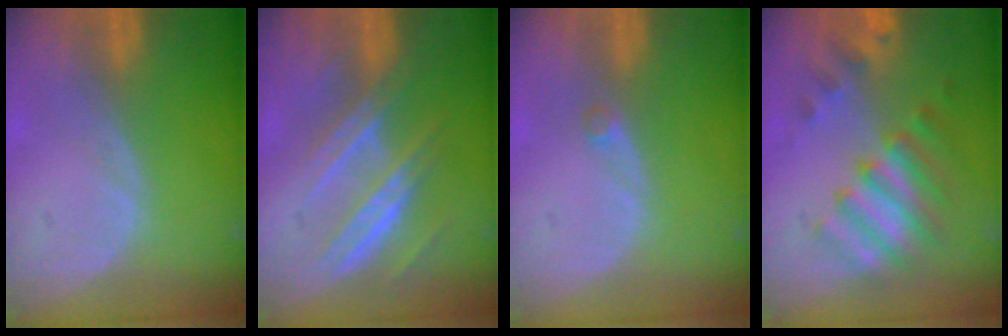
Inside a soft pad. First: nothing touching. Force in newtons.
{"total": 7.7, "press": 6.9, "slide": 3.5}
{"total": 1.0, "press": 0.9, "slide": 0.5}
{"total": 7.9, "press": 7.6, "slide": 1.9}